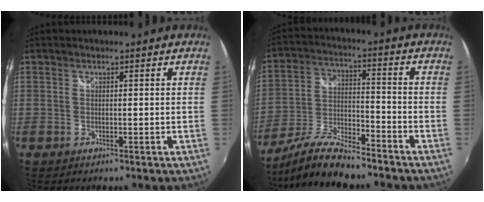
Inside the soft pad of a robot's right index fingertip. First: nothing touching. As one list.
[{"total": 12.4, "force": [-10.6, 2.7, 5.9], "torque": [-0.131, -0.004, -0.198]}]